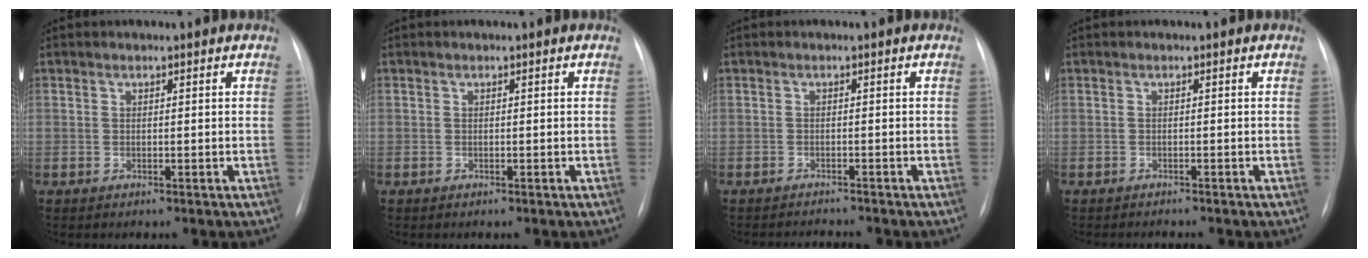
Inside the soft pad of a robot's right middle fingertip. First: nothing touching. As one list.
[{"total": 0.0}, {"total": 2.8, "force": [-2.7, -0.3, 0.3], "torque": [-0.004, -0.009, -0.038]}, {"total": 1.6, "force": [-1.5, 0.1, 0.4], "torque": [-0.005, -0.004, -0.018]}]